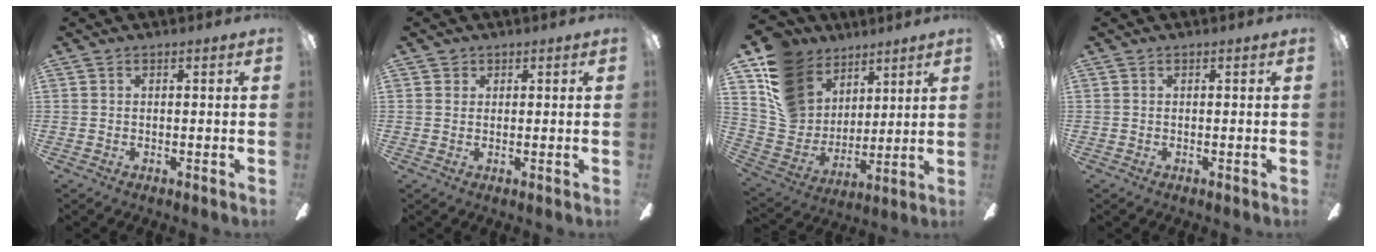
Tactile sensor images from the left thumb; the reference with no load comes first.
{"total": 1.3, "force": [0.7, 1.1, 0.0], "torque": [0.006, 0.001, 0.010]}
{"total": 15.8, "force": [9.0, 11.8, 5.4], "torque": [-0.122, -0.044, 0.181]}
{"total": 0.0}